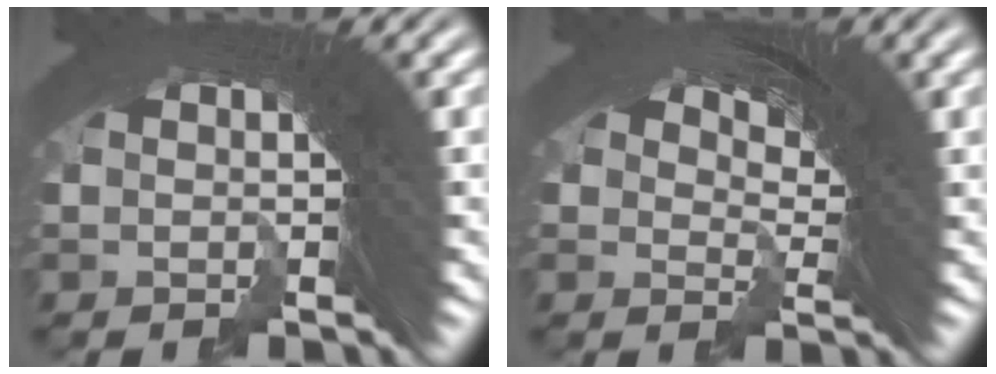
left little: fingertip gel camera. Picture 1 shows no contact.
{"total": 3.2, "force": [1.2, 1.4, 2.6], "torque": [-0.045, -0.008, 0.026]}